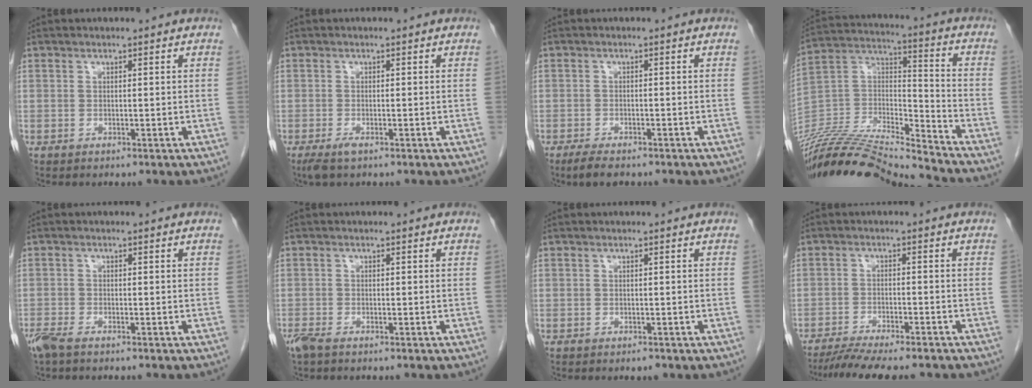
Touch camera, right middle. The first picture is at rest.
{"total": 1.9, "force": [-1.2, 0.5, 1.4], "torque": [-0.033, -0.006, -0.022]}
{"total": 3.5, "force": [-2.6, 1.0, 2.1], "torque": [-0.040, -0.007, -0.040]}
{"total": 22.3, "force": [-20.8, 0.8, 7.9], "torque": [-0.177, -0.003, -0.366]}
{"total": 3.4, "force": [-2.7, 0.7, 2.0], "torque": [-0.040, -0.008, -0.049]}
{"total": 2.6, "force": [-2.0, 0.7, 1.5], "torque": [-0.032, -0.006, -0.036]}
{"total": 0.7, "force": [-0.5, 0.3, 0.3], "torque": [-0.006, -0.001, -0.005]}
{"total": 10.9, "force": [-9.5, 1.0, 5.3], "torque": [-0.075, -0.017, -0.142]}